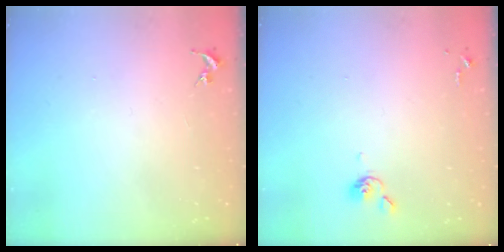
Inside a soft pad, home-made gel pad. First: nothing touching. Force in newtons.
{"total": 4.6, "press": 4.5, "slide": 0.5}